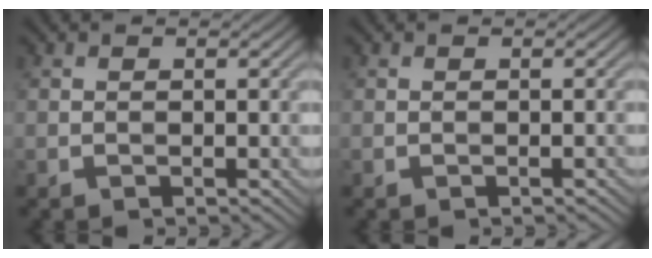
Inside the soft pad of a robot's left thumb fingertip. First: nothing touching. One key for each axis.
{"total": 0.0}